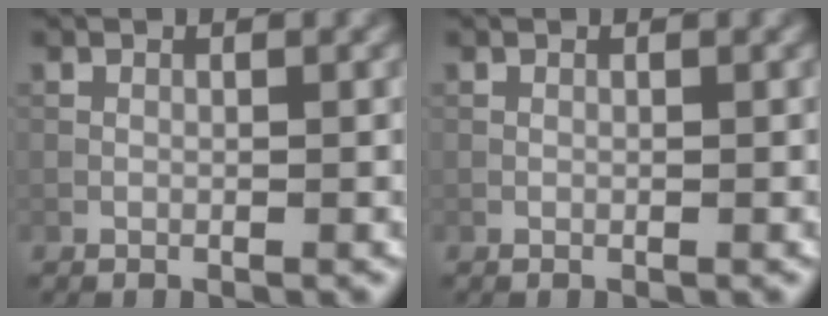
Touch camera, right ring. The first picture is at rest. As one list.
[{"total": 0.0}]